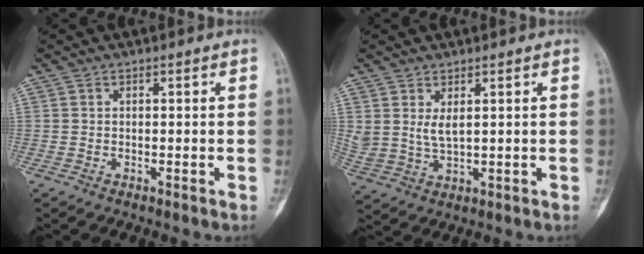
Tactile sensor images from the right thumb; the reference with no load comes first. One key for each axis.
{"total": 4.4, "fx": 1.7, "fy": 2.0, "fz": 3.5, "tx": -0.075, "ty": -0.011, "tz": 0.047}